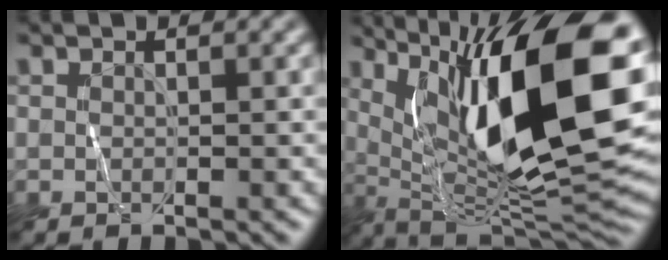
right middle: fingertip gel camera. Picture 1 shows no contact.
{"total": 18.1, "force": [4.8, 6.3, 16.3], "torque": [-0.238, 0.014, 0.077]}